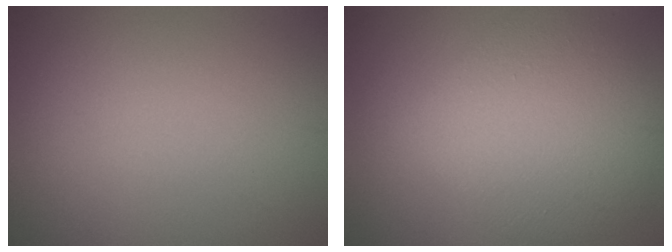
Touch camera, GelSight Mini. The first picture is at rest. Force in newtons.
{"total": 7.6, "press": 7.6, "slide": 0.2}